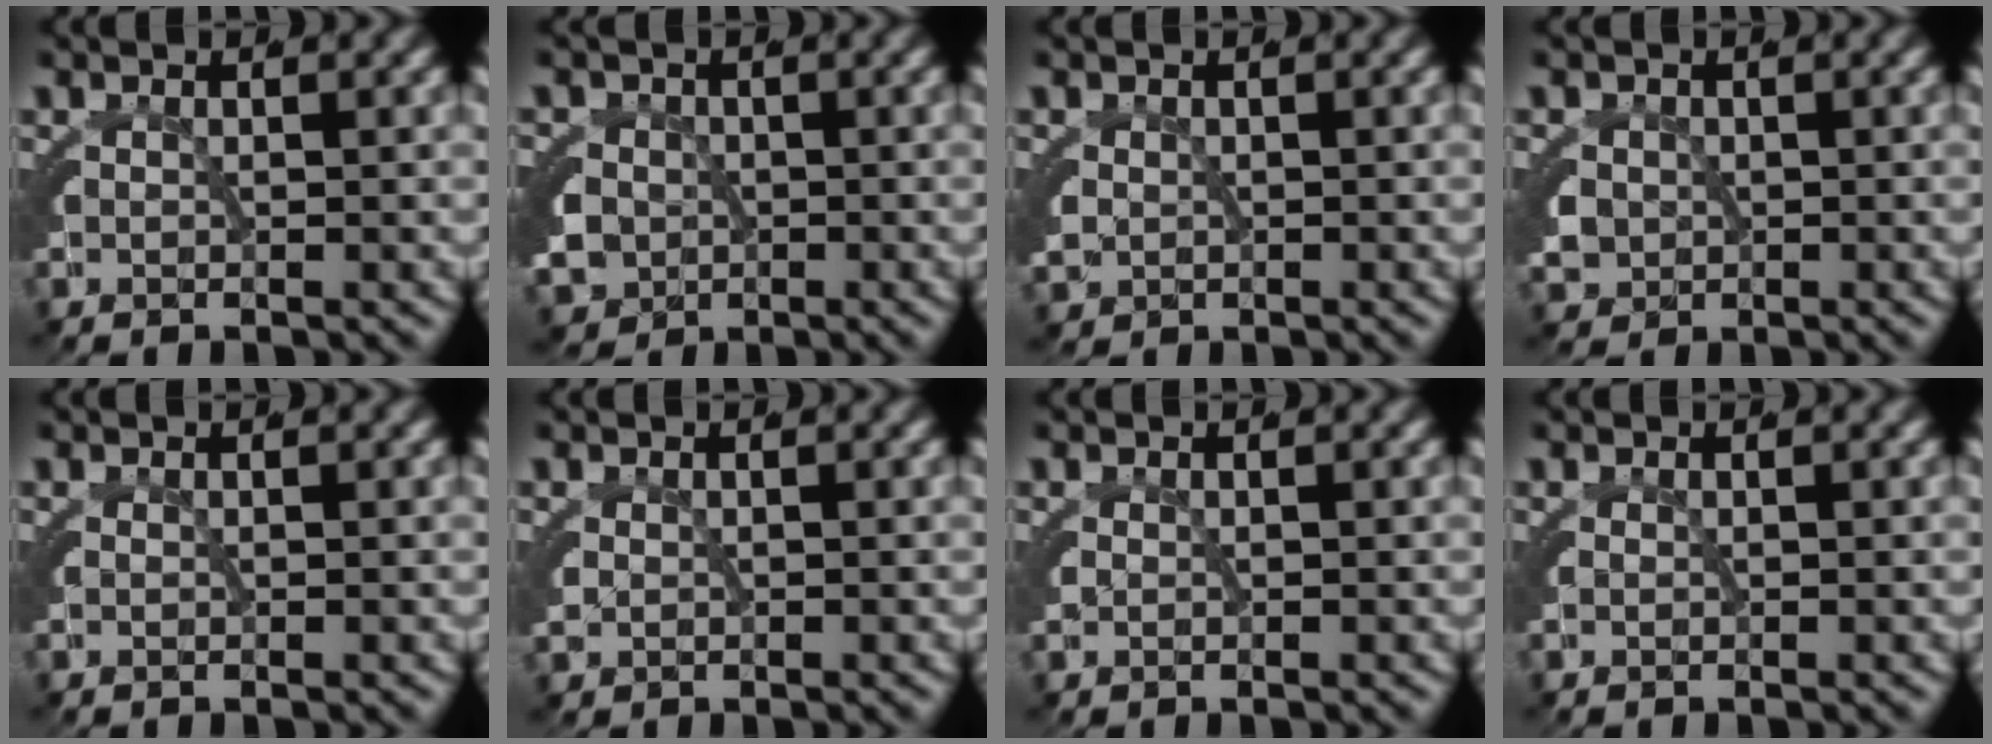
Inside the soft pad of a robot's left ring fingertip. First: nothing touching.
{"total": 5.8, "force": [-1.5, 5.1, 2.2], "torque": [-0.054, -0.031, -0.018]}
{"total": 2.3, "force": [-0.3, 2.1, 0.9], "torque": [-0.035, -0.020, 0.005]}
{"total": 2.4, "force": [-0.1, 2.1, 1.1], "torque": [-0.032, -0.012, 0.005]}
{"total": 0.0}
{"total": 1.2, "force": [0.0, 1.1, 0.5], "torque": [-0.021, -0.013, 0.008]}
{"total": 0.0}
{"total": 0.0}